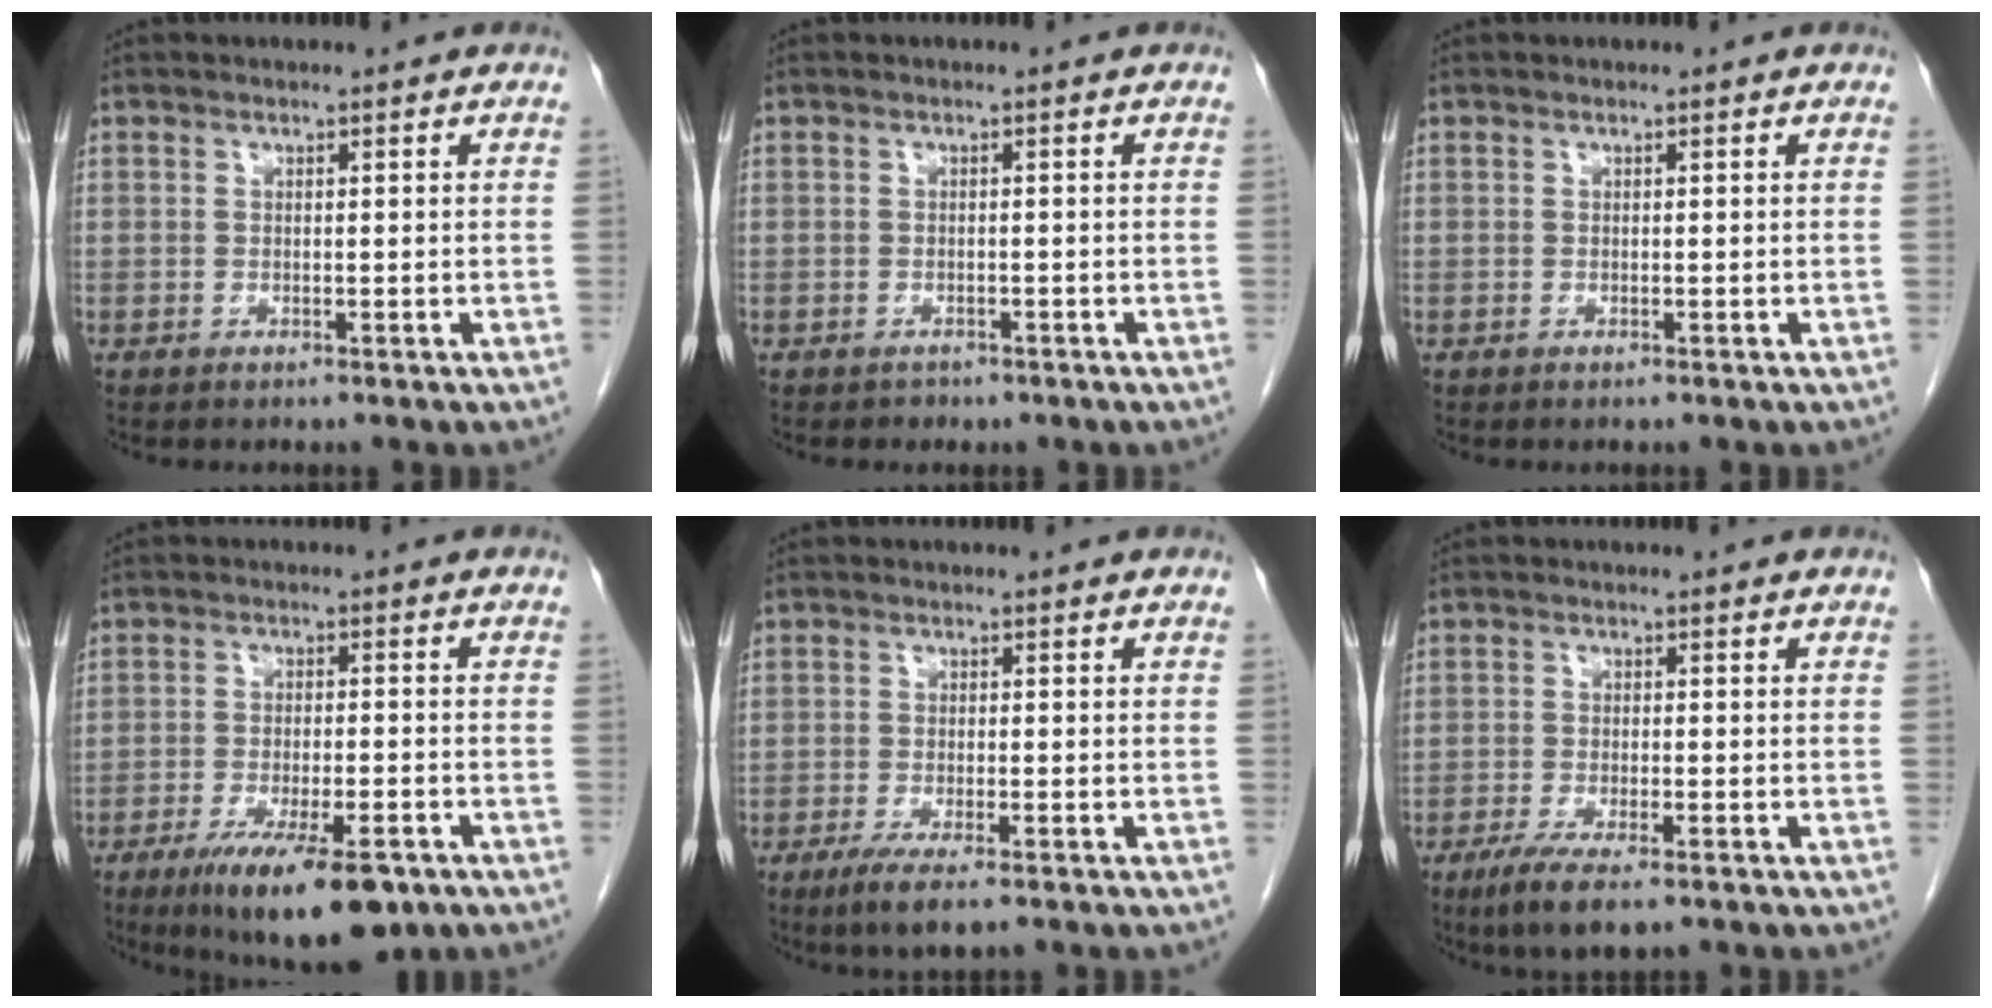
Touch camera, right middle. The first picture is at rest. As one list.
[{"total": 1.3, "force": [-0.9, 0.9, 0.0], "torque": [-0.008, 0.002, -0.013]}, {"total": 0.0}, {"total": 12.7, "force": [-8.1, 3.1, 9.3], "torque": [-0.137, -0.019, -0.124]}, {"total": 5.0, "force": [-3.4, 0.7, 3.7], "torque": [-0.067, -0.014, -0.056]}, {"total": 6.6, "force": [-4.5, 1.3, 4.7], "torque": [-0.081, -0.015, -0.071]}]